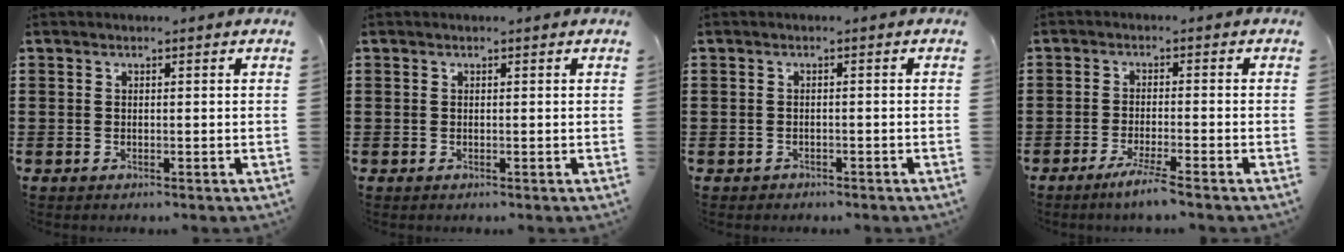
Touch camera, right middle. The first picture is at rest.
{"total": 0.0}
{"total": 0.8, "force": [-0.7, 0.3, 0.0], "torque": [-0.002, 0.001, -0.016]}
{"total": 3.6, "force": [-2.6, -0.3, 2.5], "torque": [-0.045, -0.008, -0.046]}